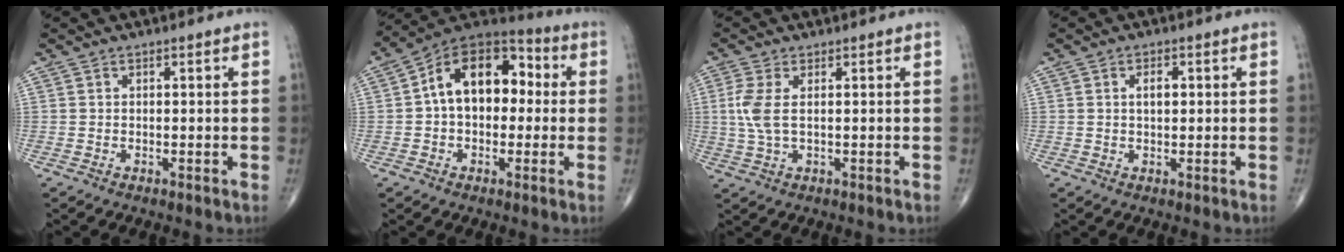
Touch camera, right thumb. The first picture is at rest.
{"total": 15.6, "force": [1.3, 10.1, 11.8], "torque": [-0.148, 0.045, 0.008]}
{"total": 5.0, "force": [0.7, 2.0, 4.5], "torque": [-0.125, 0.002, 0.016]}
{"total": 2.5, "force": [0.4, 1.4, 2.0], "torque": [-0.029, 0.002, 0.007]}